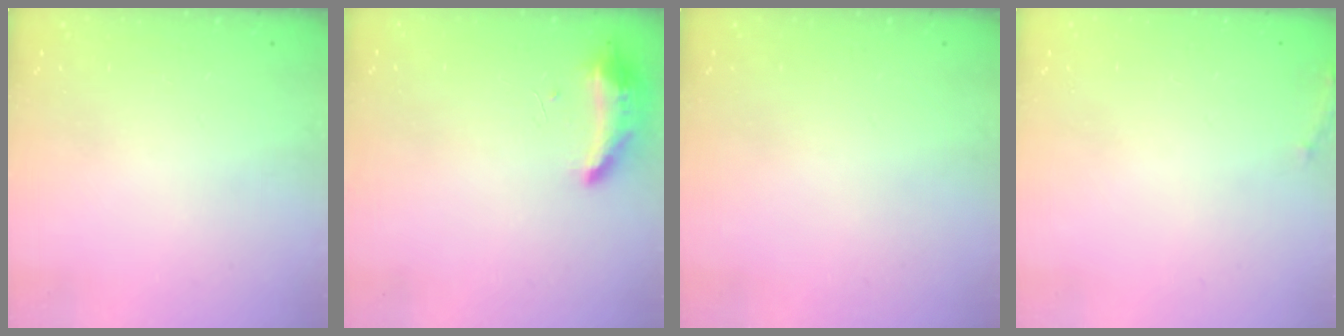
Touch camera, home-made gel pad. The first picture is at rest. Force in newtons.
{"total": 18.6, "press": 10.8, "slide": 15.1}
{"total": 0.0}
{"total": 5.6, "press": 5.3, "slide": 1.7}